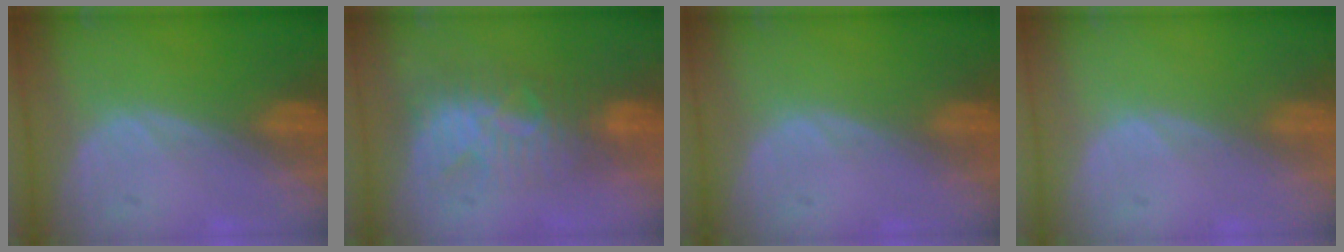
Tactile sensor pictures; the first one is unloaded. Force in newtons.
{"total": 8.6, "press": 7.5, "slide": 4.0}
{"total": 0.0}
{"total": 0.0}